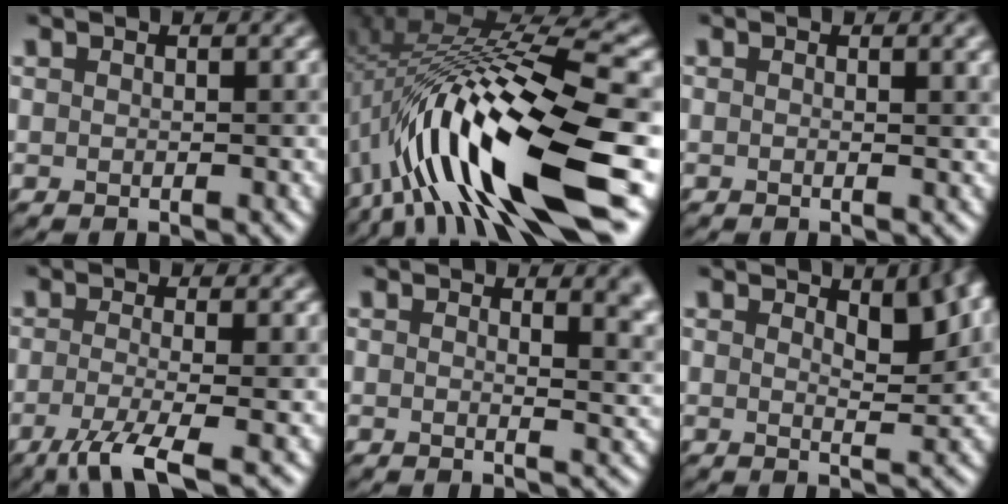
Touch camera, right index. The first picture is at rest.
{"total": 16.7, "force": [-4.5, 4.1, 15.5], "torque": [-0.279, 0.015, -0.072]}
{"total": 2.7, "force": [0.7, 1.1, 2.4], "torque": [-0.018, 0.004, -0.014]}
{"total": 4.7, "force": [-2.3, 0.9, 3.9], "torque": [-0.069, -0.008, -0.055]}
{"total": 6.3, "force": [2.2, 3.0, 5.1], "torque": [-0.009, 0.014, 0.006]}
{"total": 4.2, "force": [1.7, 1.2, 3.7], "torque": [-0.037, 0.007, 0.017]}